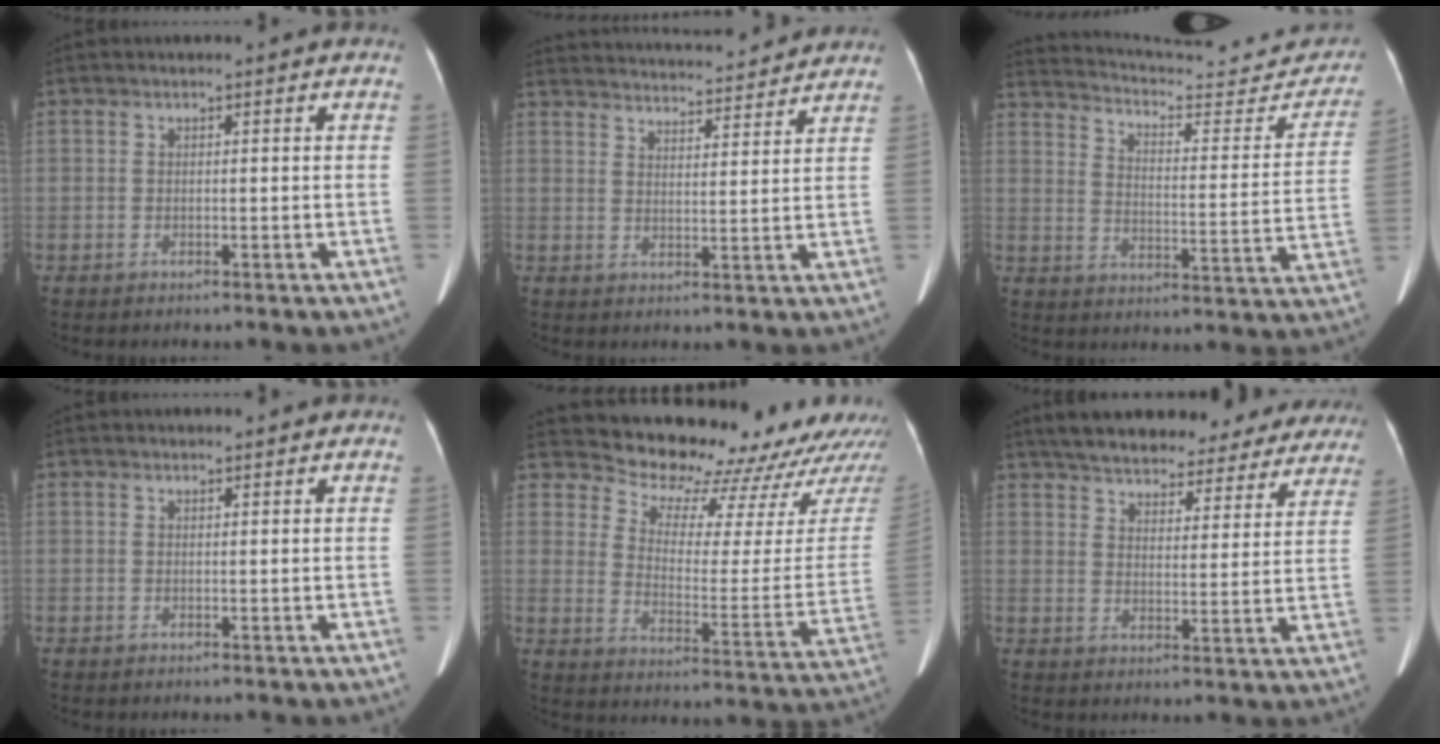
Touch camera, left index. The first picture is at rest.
{"total": 18.5, "force": [17.8, 2.3, 4.8], "torque": [-0.078, 0.011, 0.245]}
{"total": 25.1, "force": [23.5, 4.2, 7.6], "torque": [-0.114, -0.072, 0.296]}
{"total": 1.3, "force": [1.2, 0.2, 0.5], "torque": [-0.006, 0.002, 0.015]}
{"total": 20.5, "force": [19.6, 4.3, 4.0], "torque": [-0.045, -0.095, 0.236]}
{"total": 27.5, "force": [24.2, 7.7, 10.5], "torque": [-0.160, -0.014, 0.299]}